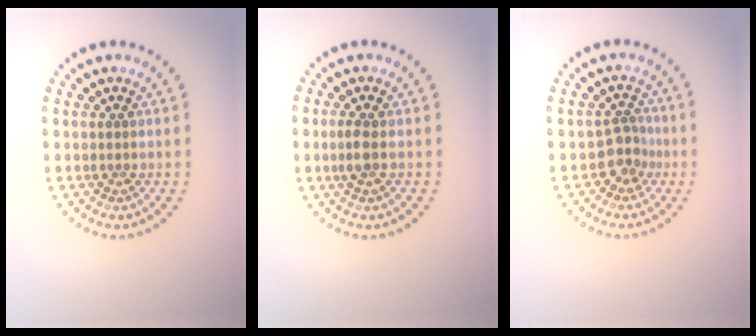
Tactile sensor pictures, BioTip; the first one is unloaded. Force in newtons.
{"total": 1.4, "press": 1.3, "slide": 0.6}
{"total": 2.2, "press": 1.7, "slide": 1.4}